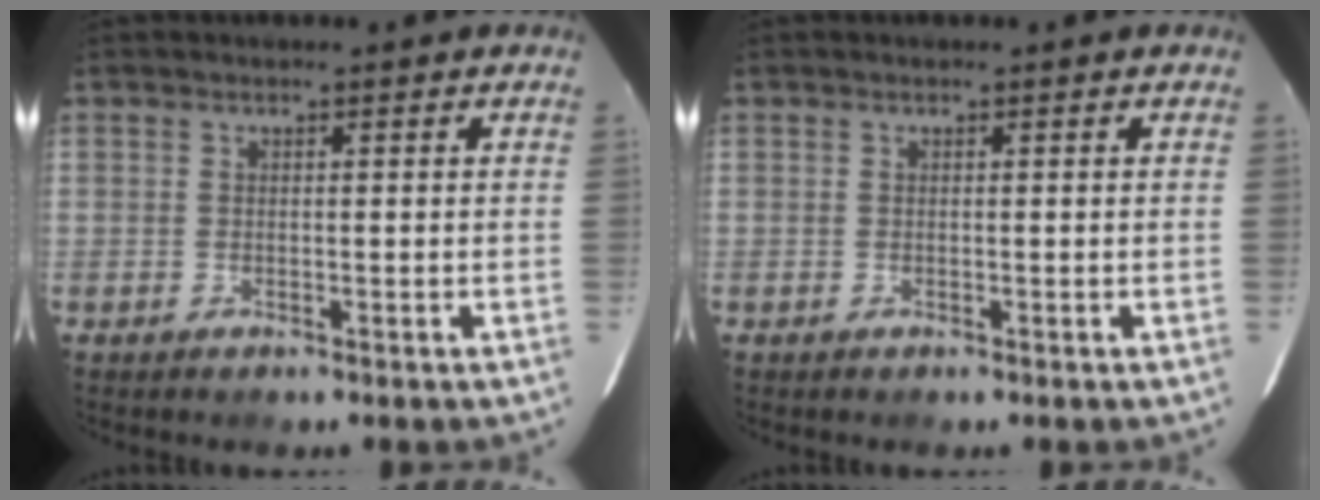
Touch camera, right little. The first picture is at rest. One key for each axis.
{"total": 0.0}